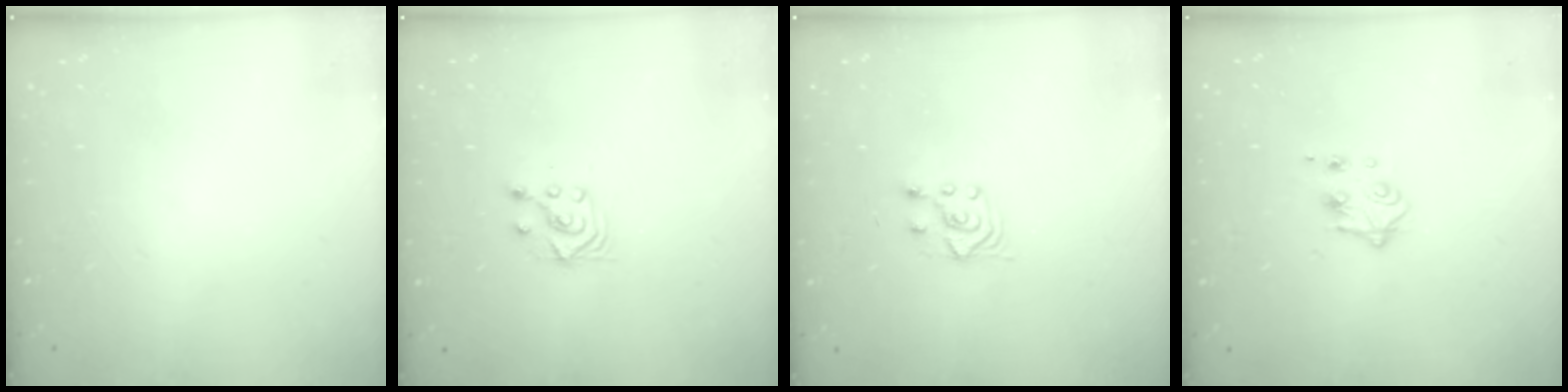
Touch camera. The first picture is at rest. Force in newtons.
{"total": 4.0, "press": 3.8, "slide": 1.1}
{"total": 3.9, "press": 3.8, "slide": 0.9}
{"total": 4.5, "press": 4.4, "slide": 0.9}